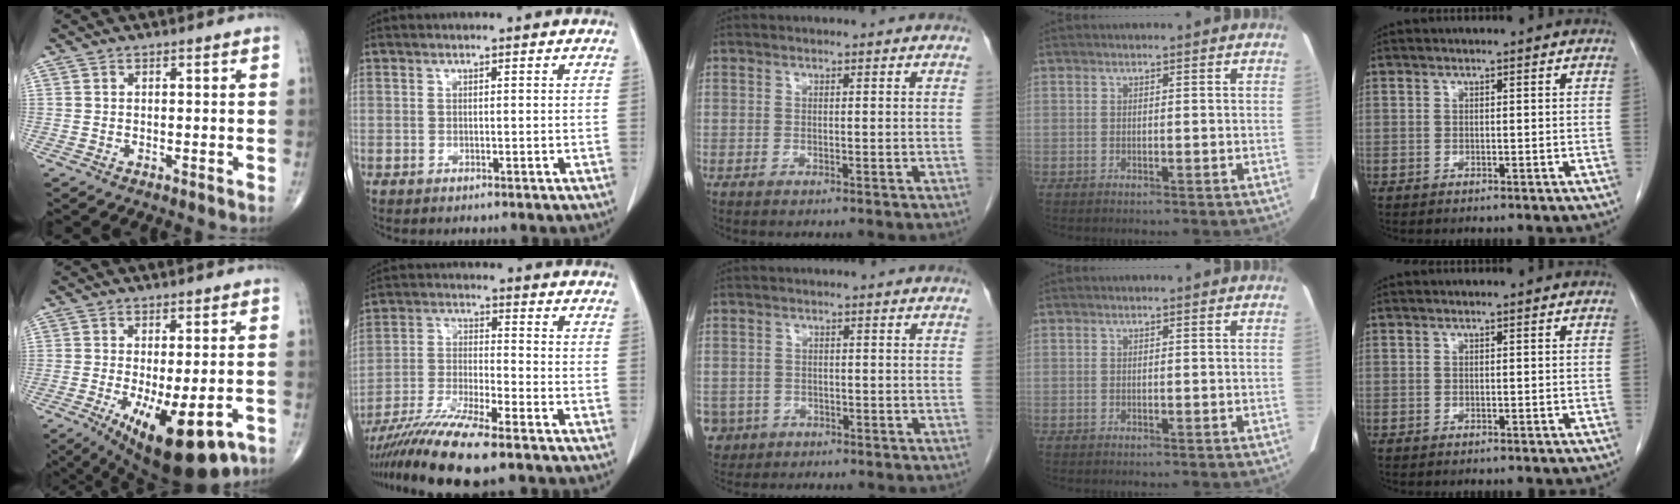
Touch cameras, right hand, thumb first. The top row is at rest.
{"thumb": {"total": 16.3, "force": [-7.1, 6.0, 13.4], "torque": [-0.178, -0.014, -0.091]}, "index": {"total": 12.9, "force": [-10.1, 0.2, 8.0], "torque": [-0.148, -0.029, -0.176]}, "middle": {"total": 4.7, "force": [-2.3, 4.0, 0.3], "torque": [-0.013, 0.006, -0.036]}}